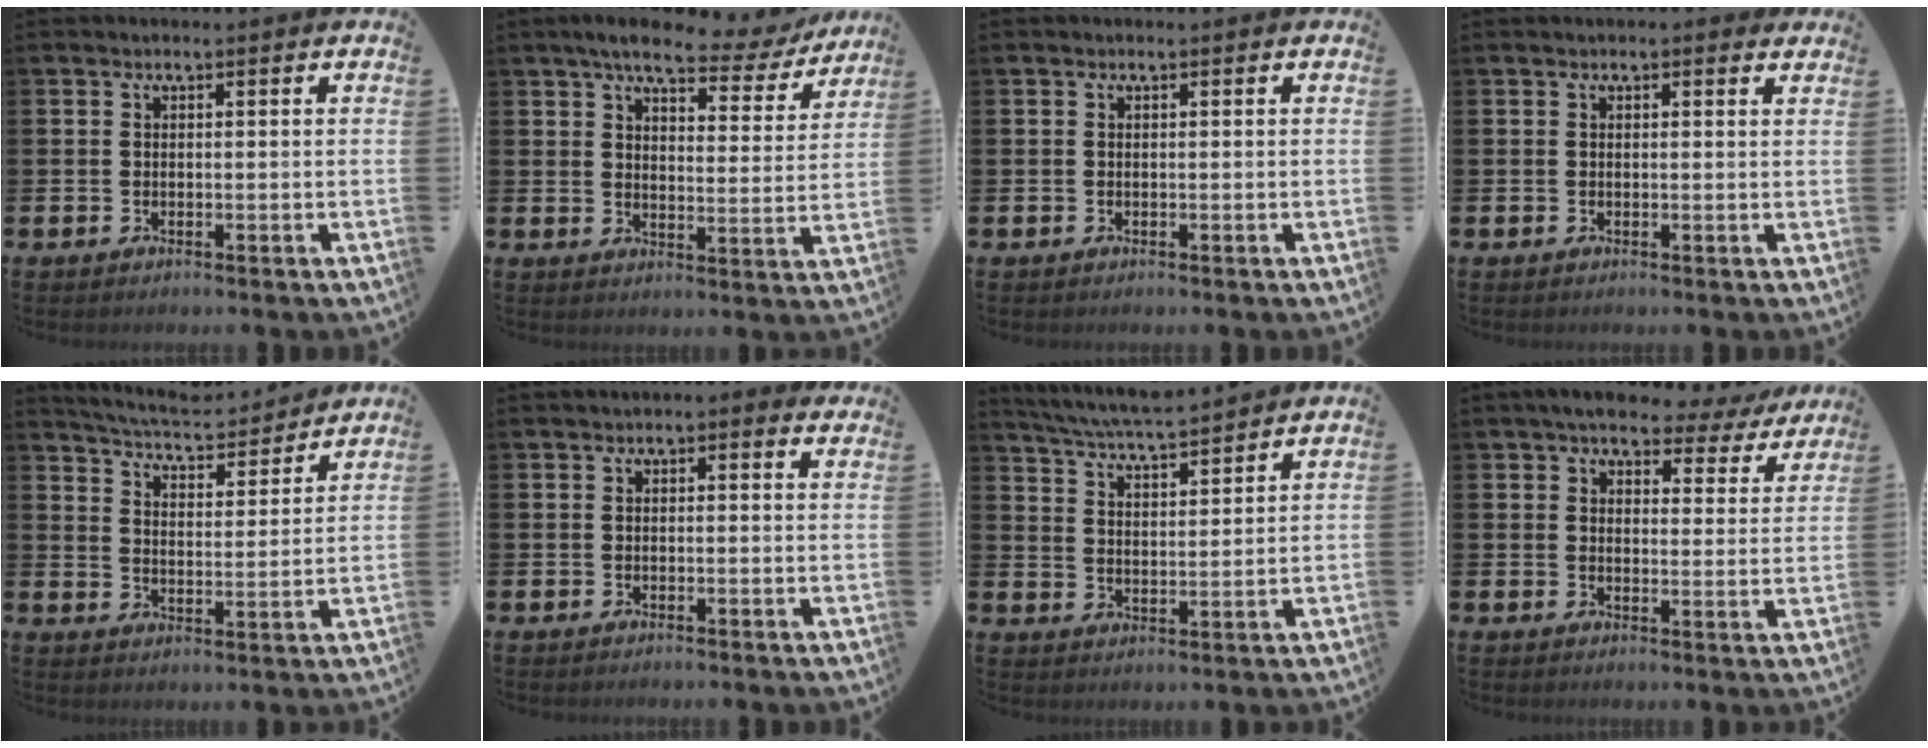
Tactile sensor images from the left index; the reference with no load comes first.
{"total": 6.7, "force": [5.8, 1.6, 3.0], "torque": [-0.058, -0.032, 0.093]}
{"total": 0.0}
{"total": 0.7, "force": [0.6, 0.1, 0.3], "torque": [0.004, -0.003, 0.008]}
{"total": 6.1, "force": [5.9, 0.7, 1.3], "torque": [-0.046, -0.045, 0.100]}
{"total": 0.6, "force": [0.2, 0.2, 0.5], "torque": [0.002, 0.000, 0.000]}
{"total": 6.0, "force": [5.8, 0.0, 1.4], "torque": [-0.049, -0.037, 0.103]}
{"total": 5.6, "force": [4.9, 2.1, 1.7], "torque": [-0.041, -0.026, 0.082]}